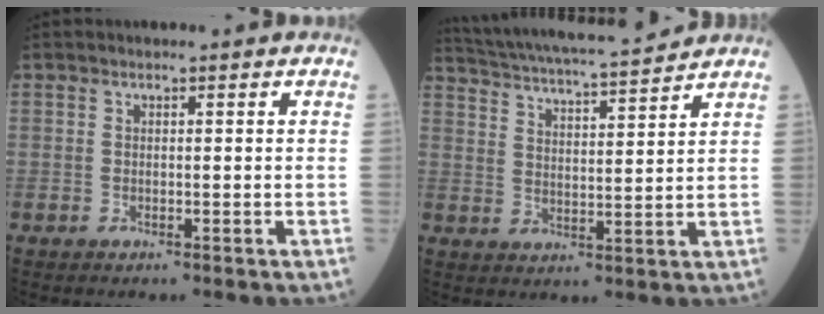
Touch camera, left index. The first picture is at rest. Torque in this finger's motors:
{"motor_torque": [0.56, -1.25, -0.06, 0.01]}